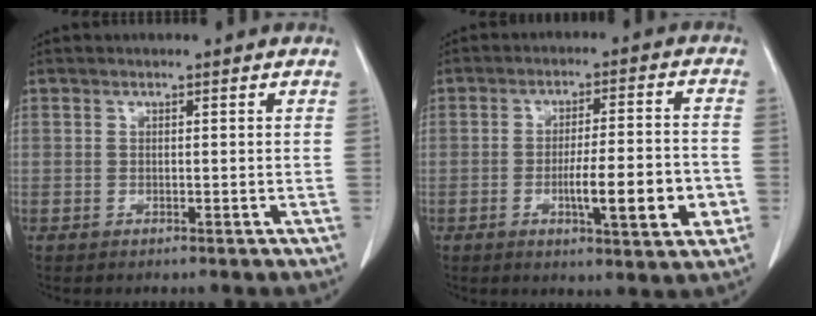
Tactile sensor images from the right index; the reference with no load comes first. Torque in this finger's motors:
{"motor_torque": [1.34, -0.79, 0.68, 0.17]}